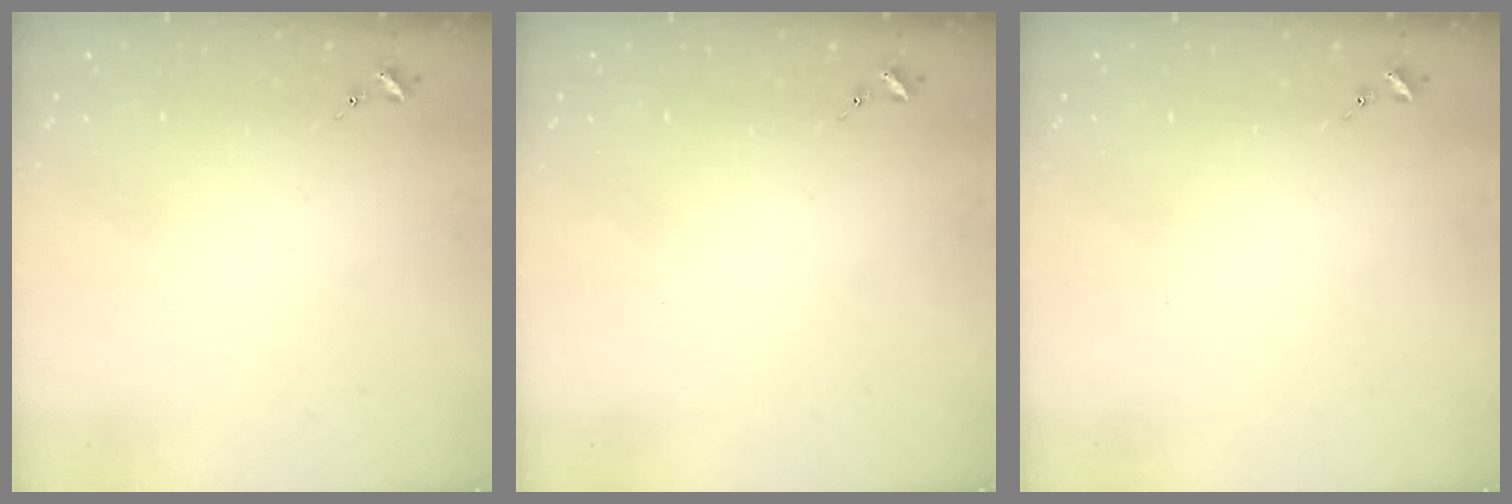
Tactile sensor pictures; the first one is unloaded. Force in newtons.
{"total": 0.0}
{"total": 0.0}